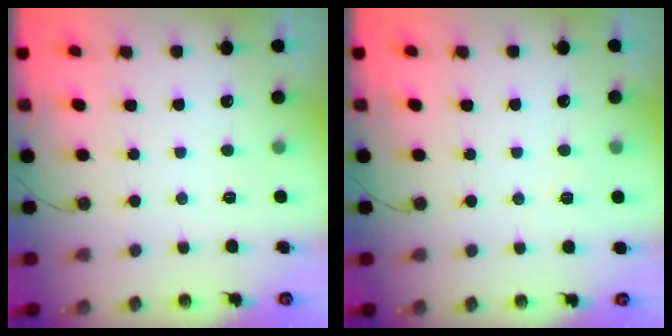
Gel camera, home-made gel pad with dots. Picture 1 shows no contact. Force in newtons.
{"total": 3.2, "press": 3.1, "slide": 0.5}